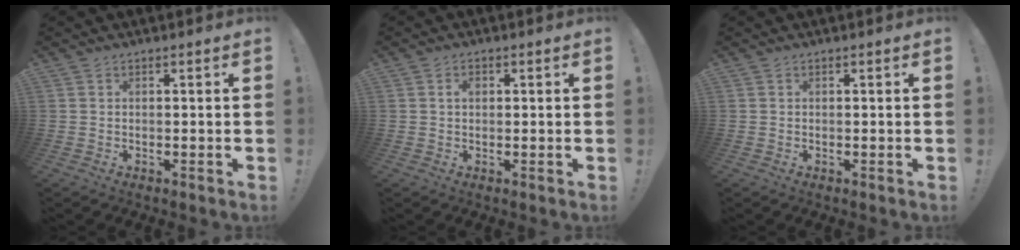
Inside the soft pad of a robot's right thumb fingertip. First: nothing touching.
{"total": 1.7, "force": [0.4, 1.1, 1.2], "torque": [-0.018, 0.003, 0.004]}
{"total": 0.0}